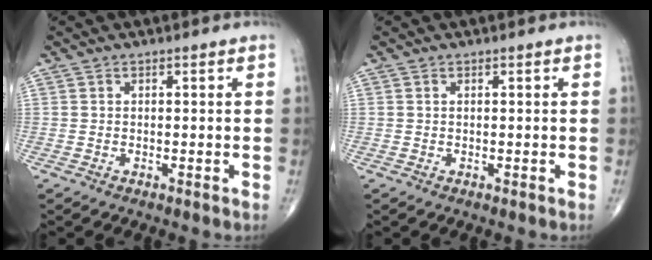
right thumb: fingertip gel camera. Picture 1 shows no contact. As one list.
[{"total": 0.0}]